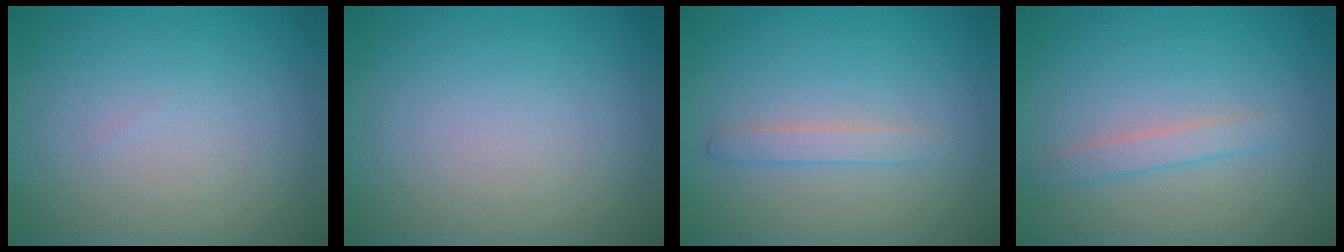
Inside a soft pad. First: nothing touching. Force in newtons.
{"total": 0.0}
{"total": 1.4, "press": 1.4, "slide": 0.0}
{"total": 1.6, "press": 1.6, "slide": 0.1}